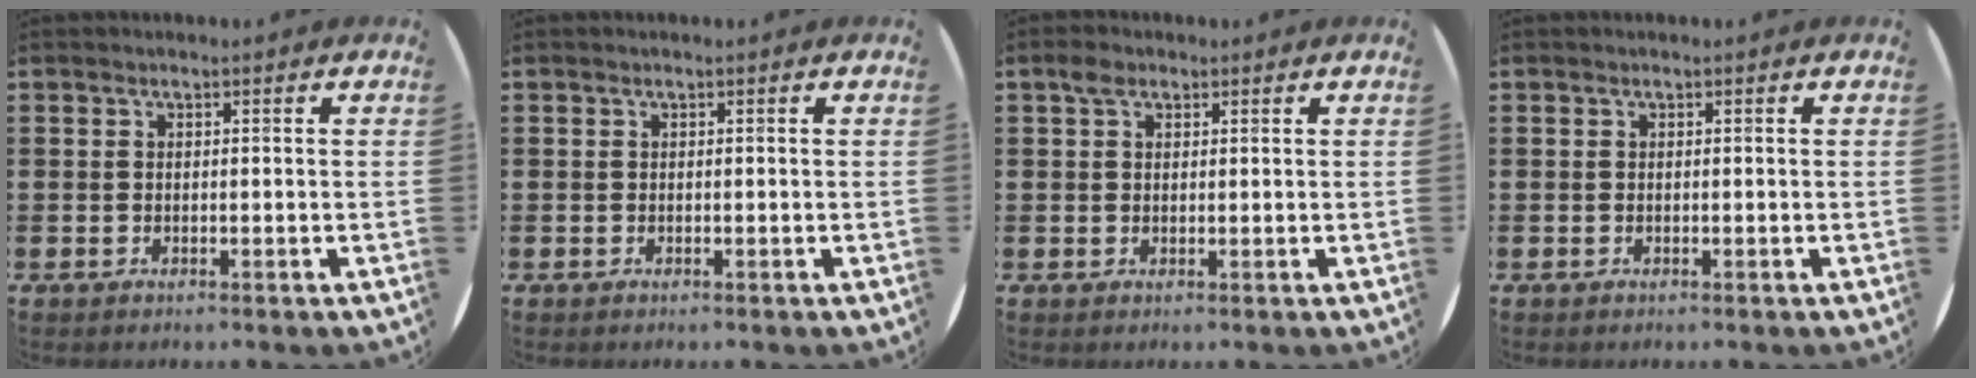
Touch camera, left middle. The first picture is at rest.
{"total": 0.0}
{"total": 1.5, "force": [1.0, 1.0, 0.6], "torque": [-0.006, 0.002, 0.017]}
{"total": 0.0}